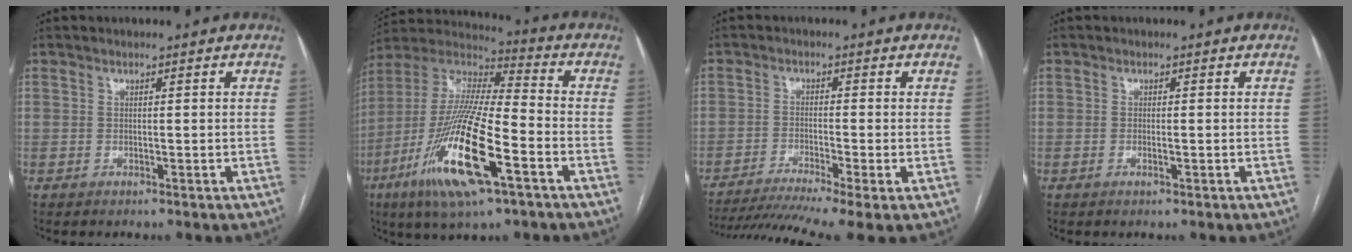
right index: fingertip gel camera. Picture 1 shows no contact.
{"total": 21.2, "force": [-8.5, 3.2, 19.1], "torque": [-0.422, -0.038, -0.159]}
{"total": 11.7, "force": [-8.7, -0.5, 7.8], "torque": [-0.128, -0.020, -0.141]}
{"total": 1.0, "force": [-0.3, 0.2, 0.9], "torque": [-0.017, -0.001, -0.004]}